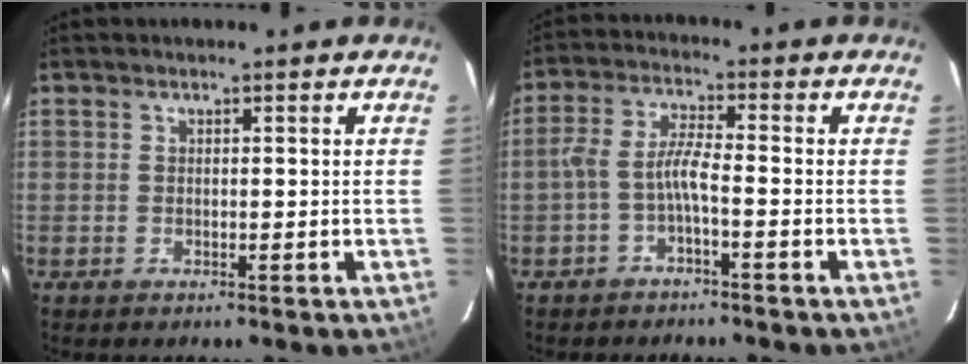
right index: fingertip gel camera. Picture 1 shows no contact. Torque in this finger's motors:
{"motor_torque": [0.68, -0.56, 0.47, 0.11]}